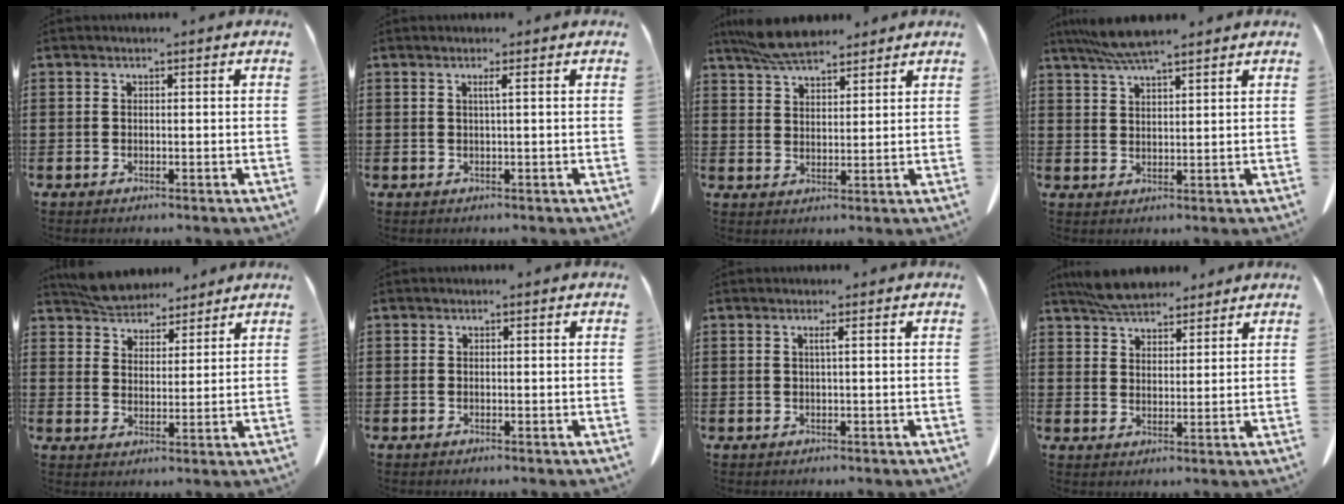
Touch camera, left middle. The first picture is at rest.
{"total": 1.3, "force": [0.4, -0.3, 1.2], "torque": [-0.021, -0.004, 0.005]}
{"total": 7.3, "force": [6.3, 1.8, 3.2], "torque": [-0.080, -0.008, 0.120]}
{"total": 5.7, "force": [4.8, 0.4, 3.1], "torque": [-0.073, -0.007, 0.087]}
{"total": 5.8, "force": [5.5, 1.5, 0.5], "torque": [-0.031, -0.016, 0.105]}
{"total": 0.0}
{"total": 1.0, "force": [0.3, -0.2, 1.0], "torque": [-0.018, -0.003, 0.004]}
{"total": 6.3, "force": [5.6, 1.9, 2.0], "torque": [-0.055, -0.009, 0.108]}